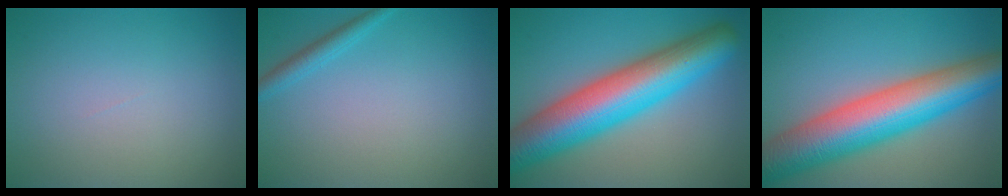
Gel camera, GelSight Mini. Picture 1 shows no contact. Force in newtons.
{"total": 1.6, "press": 1.6, "slide": 0.1}
{"total": 11.8, "press": 11.8, "slide": 0.3}
{"total": 11.8, "press": 11.8, "slide": 0.4}